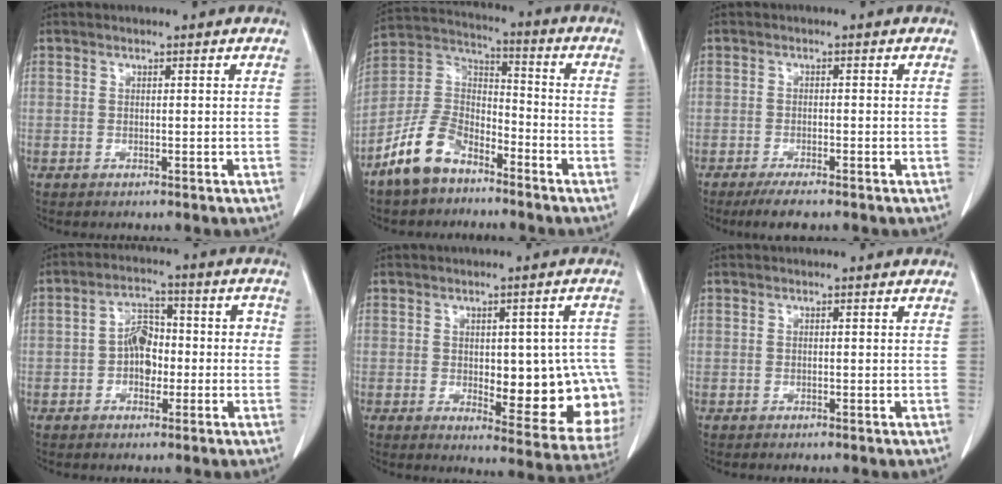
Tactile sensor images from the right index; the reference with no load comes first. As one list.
[{"total": 11.0, "force": [-7.6, 5.6, 5.6], "torque": [-0.130, 0.016, -0.152]}, {"total": 3.7, "force": [-2.7, 0.6, 2.4], "torque": [-0.041, -0.006, -0.044]}, {"total": 6.3, "force": [-1.2, 4.1, 4.6], "torque": [-0.072, 0.033, -0.022]}, {"total": 16.3, "force": [-1.8, 6.4, 14.9], "torque": [-0.130, 0.012, 0.002]}, {"total": 0.0}]